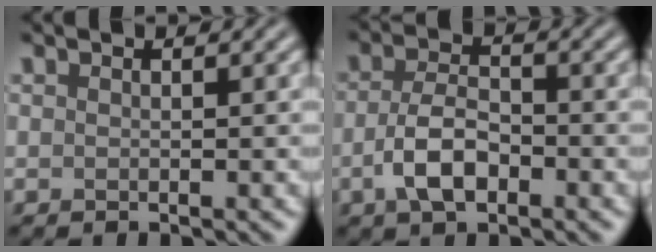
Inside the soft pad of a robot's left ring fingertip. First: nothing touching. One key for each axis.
{"total": 4.5, "fx": -1.6, "fy": 2.3, "fz": 3.5, "tx": -0.070, "ty": 0.002, "tz": -0.036}